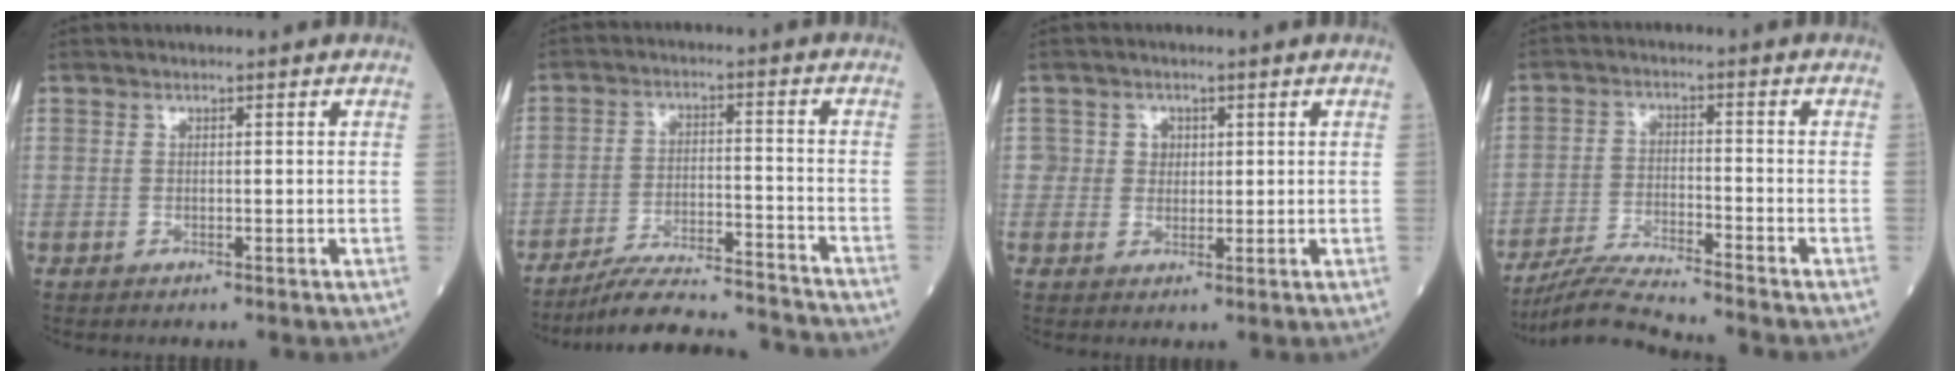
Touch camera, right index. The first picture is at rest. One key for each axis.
{"total": 14.4, "fx": -13.9, "fy": 0.5, "fz": 3.9, "tx": -0.063, "ty": 0.005, "tz": -0.210}
{"total": 2.5, "fx": 0.6, "fy": 2.4, "fz": 0.3, "tx": 0.007, "ty": 0.003, "tz": 0.010}
{"total": 7.9, "fx": -7.5, "fy": -1.6, "fz": 1.9, "tx": -0.039, "ty": -0.020, "tz": -0.141}